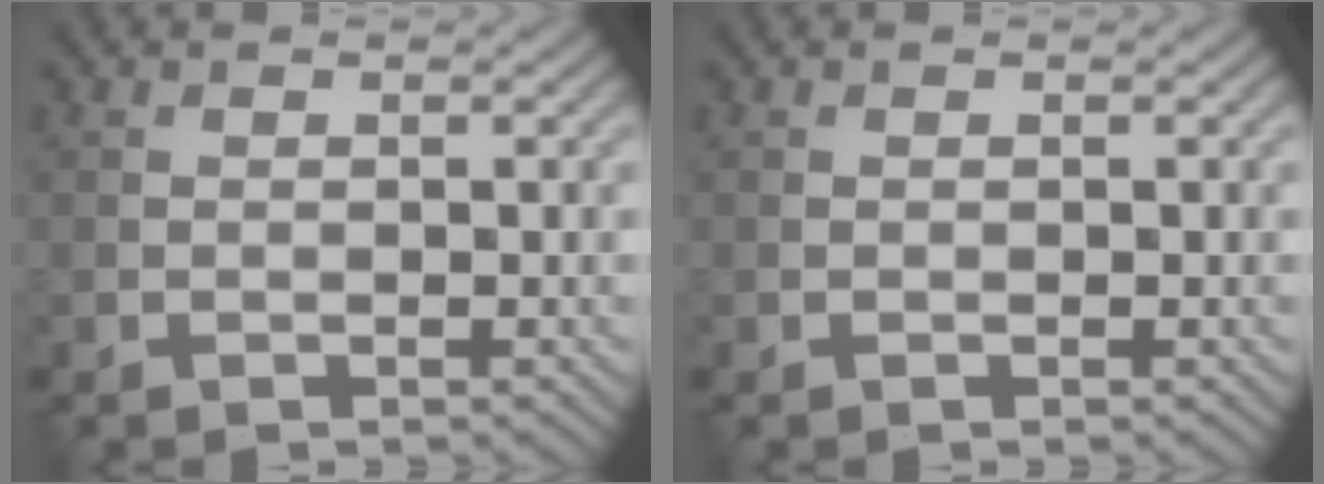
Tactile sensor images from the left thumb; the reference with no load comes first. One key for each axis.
{"total": 0.0}